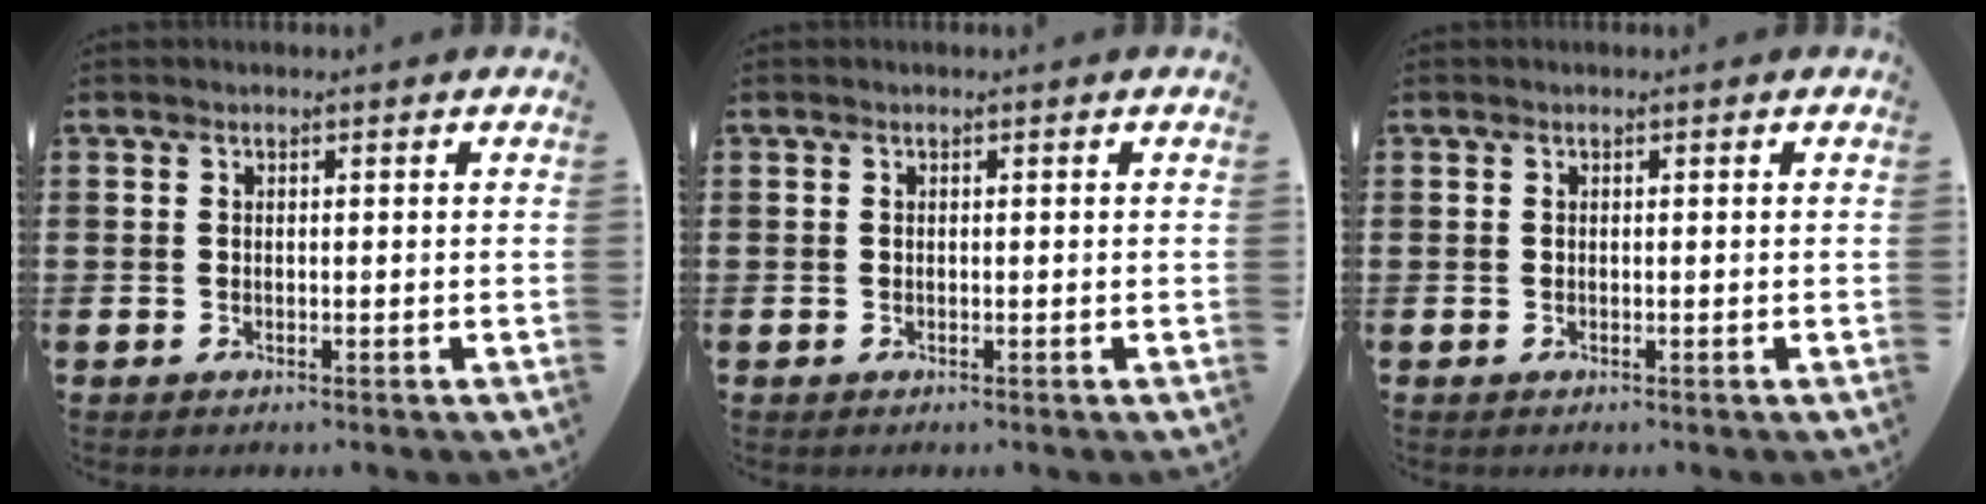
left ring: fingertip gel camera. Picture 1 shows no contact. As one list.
[{"total": 0.0}, {"total": 0.0}]